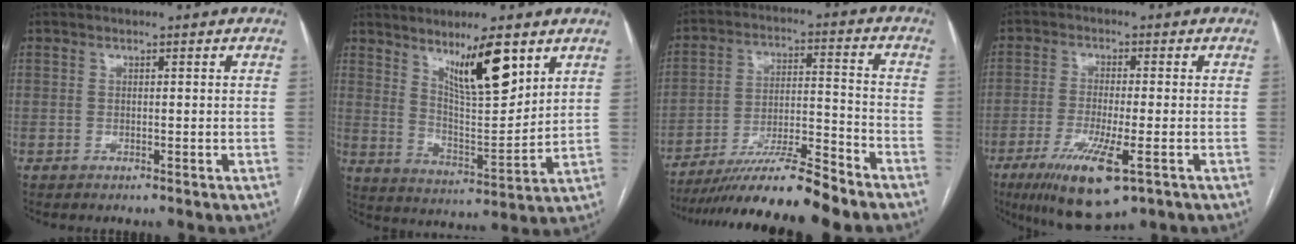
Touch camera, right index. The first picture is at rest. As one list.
[{"total": 11.2, "force": [6.8, 1.9, 8.7], "torque": [-0.151, -0.008, 0.125]}, {"total": 14.0, "force": [-11.8, -0.1, 7.4], "torque": [-0.125, -0.005, -0.203]}, {"total": 11.0, "force": [-5.4, 2.0, 9.4], "torque": [-0.174, -0.030, -0.086]}]